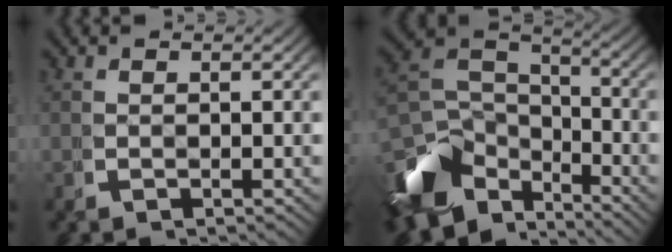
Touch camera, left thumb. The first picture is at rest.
{"total": 12.8, "force": [-3.9, 8.6, 8.6], "torque": [-0.181, -0.040, -0.054]}